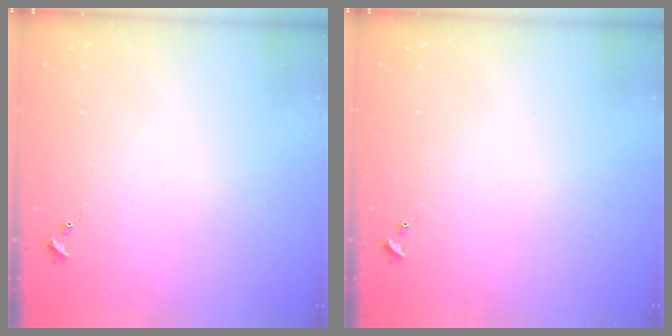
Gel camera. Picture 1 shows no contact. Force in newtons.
{"total": 0.0}